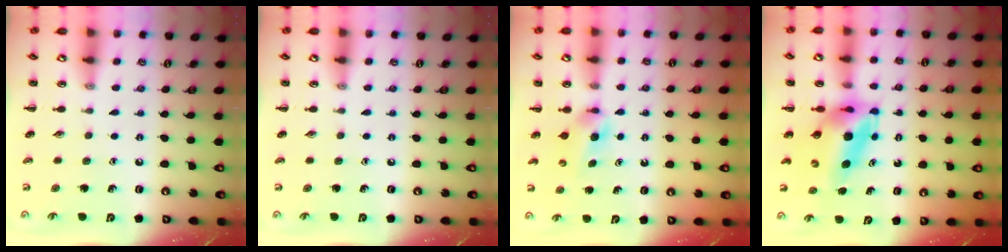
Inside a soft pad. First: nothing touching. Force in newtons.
{"total": 0.0}
{"total": 3.9, "press": 3.6, "slide": 1.3}
{"total": 6.8, "press": 6.5, "slide": 1.9}